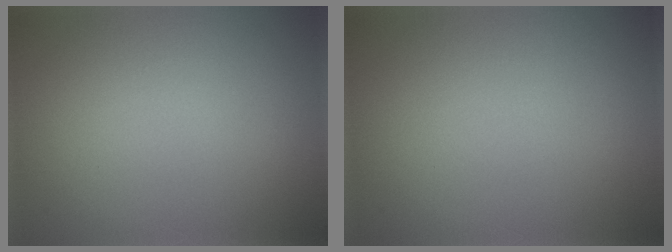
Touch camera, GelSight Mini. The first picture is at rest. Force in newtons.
{"total": 0.0}